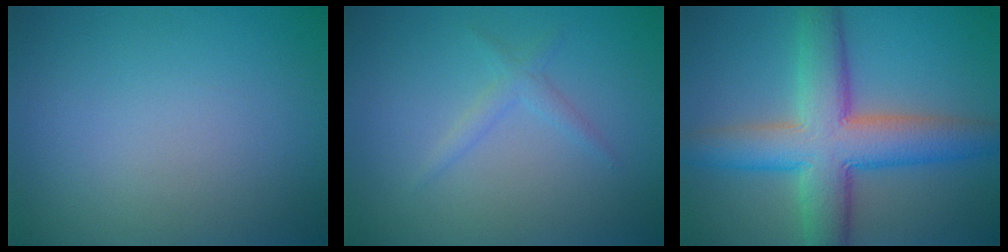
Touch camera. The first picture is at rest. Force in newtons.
{"total": 1.4, "press": 1.4, "slide": 0.0}
{"total": 9.3, "press": 9.3, "slide": 0.4}